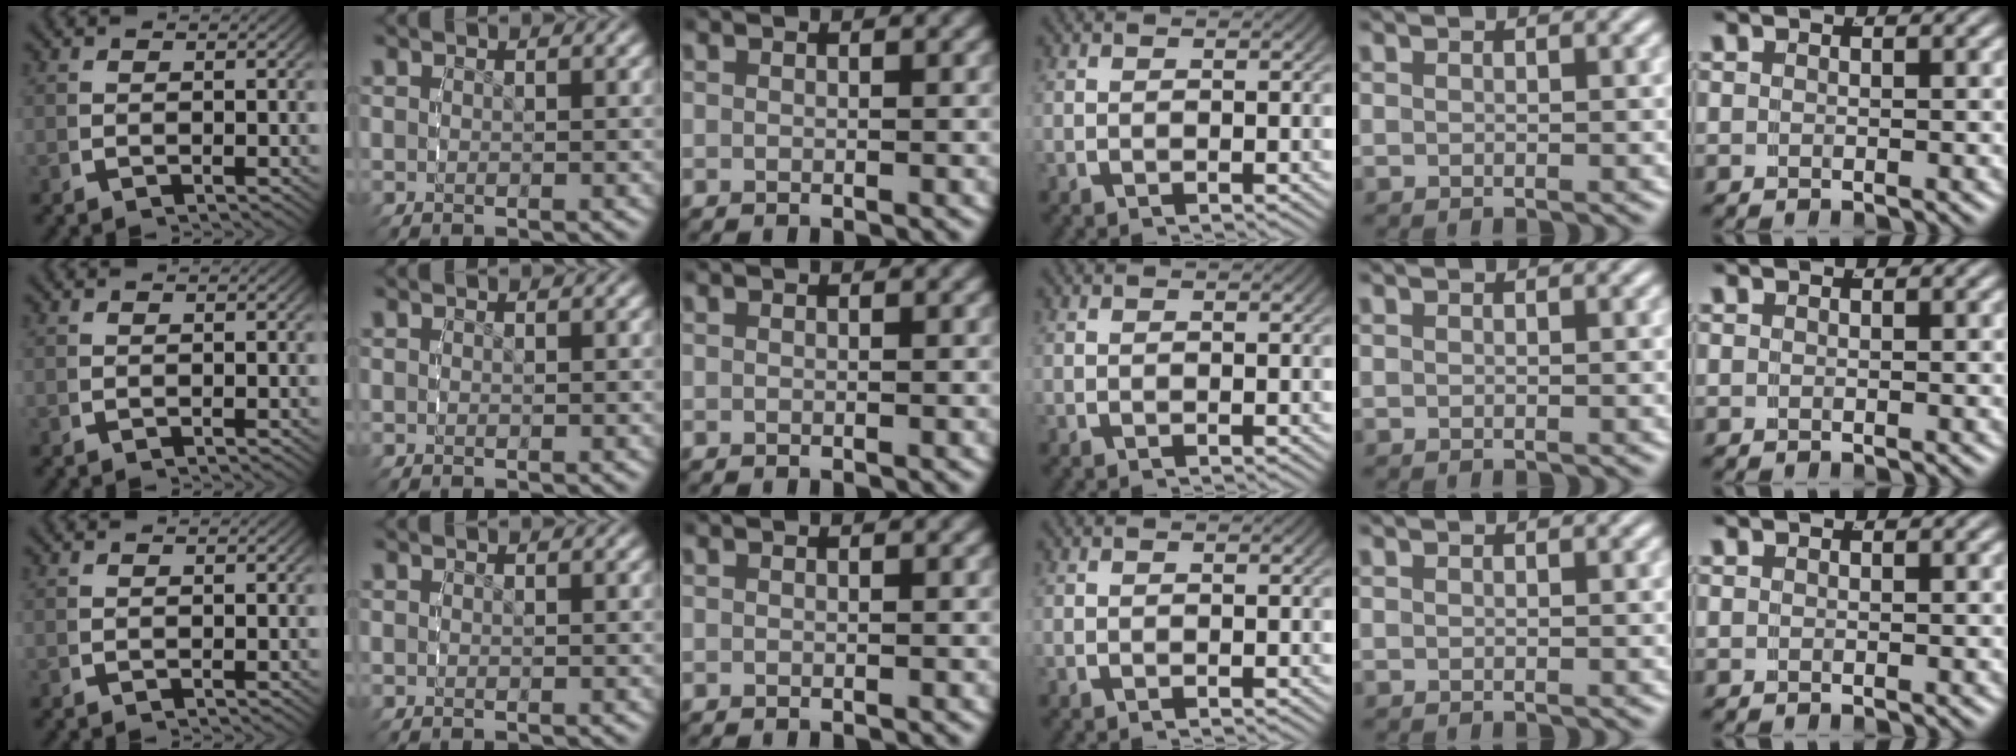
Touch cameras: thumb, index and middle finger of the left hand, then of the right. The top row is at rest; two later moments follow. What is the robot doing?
{"motion": "reach", "object": "pen bag"}